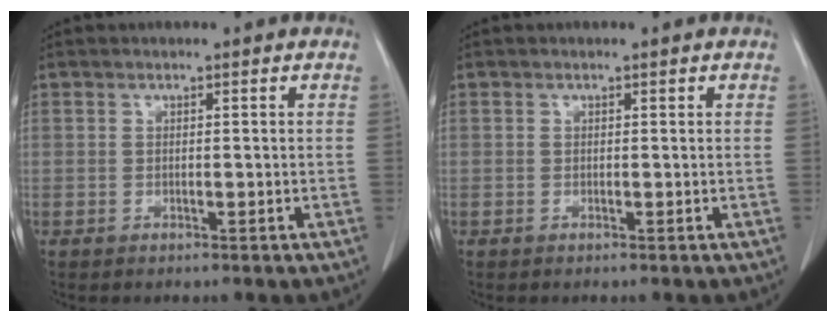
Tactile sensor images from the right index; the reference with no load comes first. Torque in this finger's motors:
{"motor_torque": [-0.01, 0.02, 0.00, 0.00]}